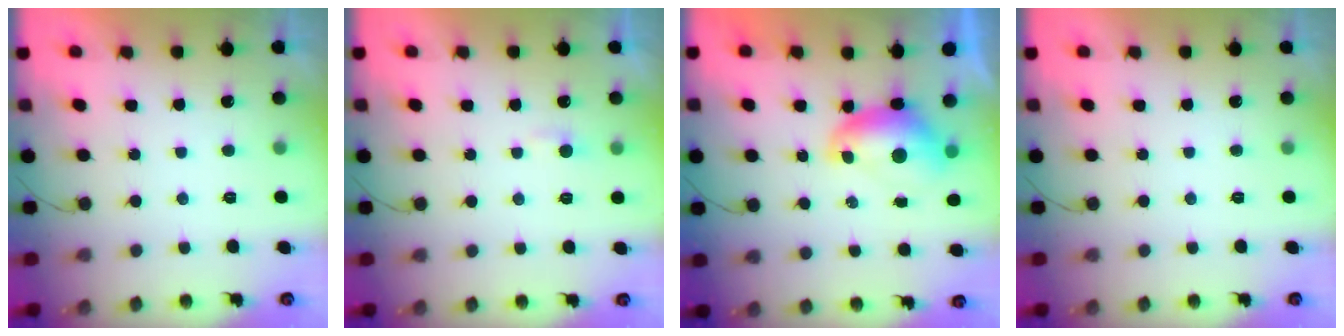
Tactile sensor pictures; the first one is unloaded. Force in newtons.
{"total": 2.7, "press": 2.7, "slide": 0.3}
{"total": 8.2, "press": 8.1, "slide": 1.0}
{"total": 0.0}